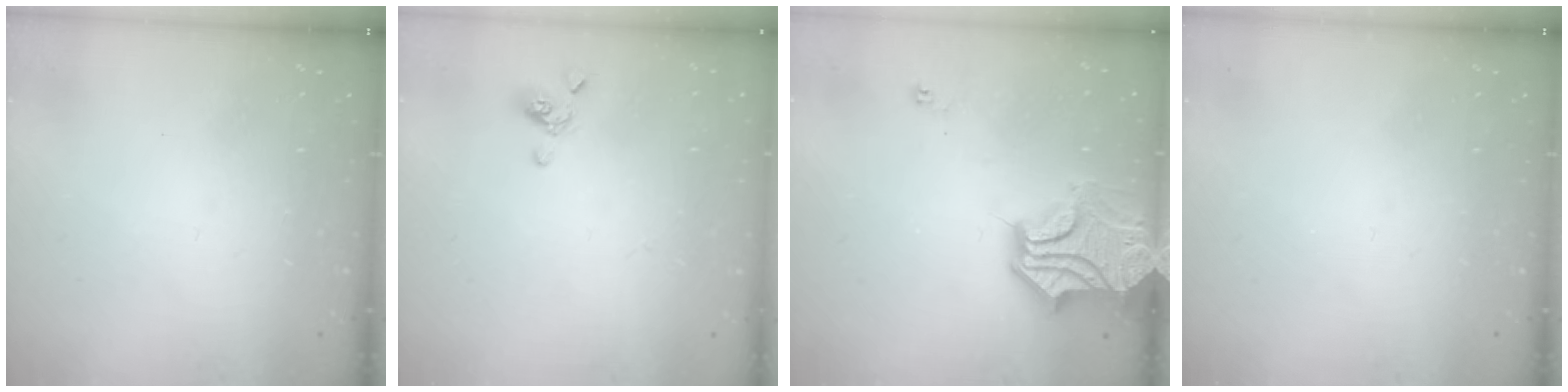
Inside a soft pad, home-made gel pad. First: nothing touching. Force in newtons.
{"total": 2.2, "press": 2.0, "slide": 0.8}
{"total": 10.1, "press": 9.7, "slide": 2.6}
{"total": 0.0}